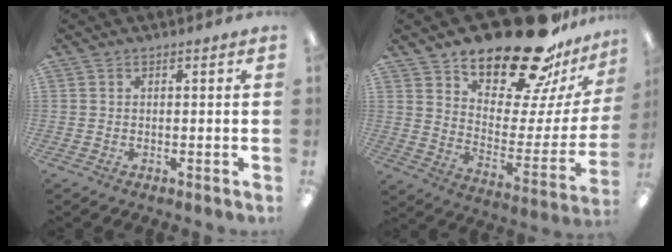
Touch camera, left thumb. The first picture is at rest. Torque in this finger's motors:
{"motor_torque": [1.81, 1.81, 1.48, -1.29, 0.29]}